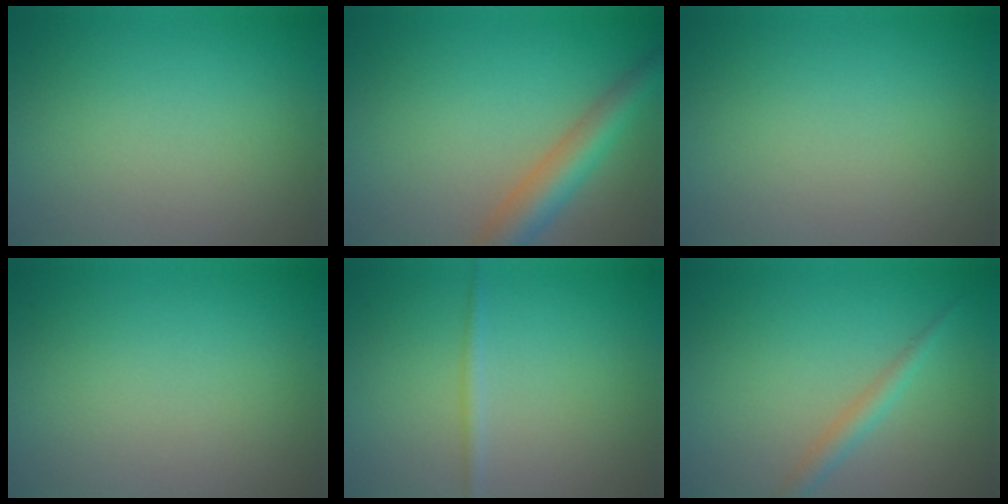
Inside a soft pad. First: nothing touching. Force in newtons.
{"total": 5.0, "press": 5.0, "slide": 0.2}
{"total": 0.0}
{"total": 0.0}
{"total": 1.1, "press": 1.1, "slide": 0.0}
{"total": 1.7, "press": 1.7, "slide": 0.1}